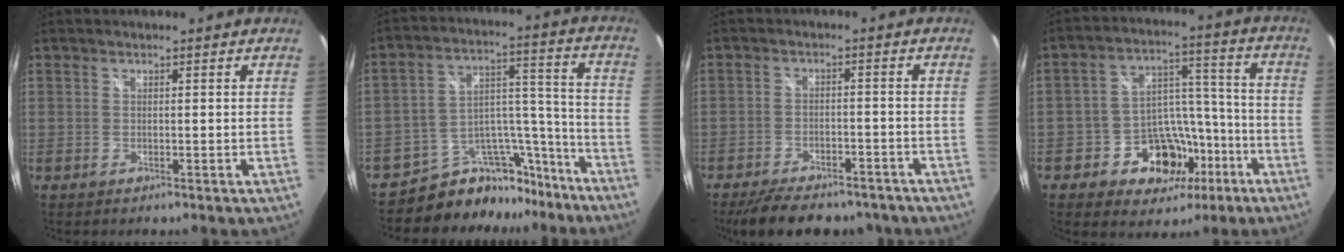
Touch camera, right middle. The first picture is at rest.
{"total": 14.0, "force": [-12.1, 6.5, 2.5], "torque": [-0.034, 0.072, -0.179]}
{"total": 13.9, "force": [-11.1, 5.1, 6.6], "torque": [-0.137, -0.013, -0.155]}
{"total": 12.4, "force": [-6.2, 9.4, 5.1], "torque": [-0.093, 0.046, -0.076]}